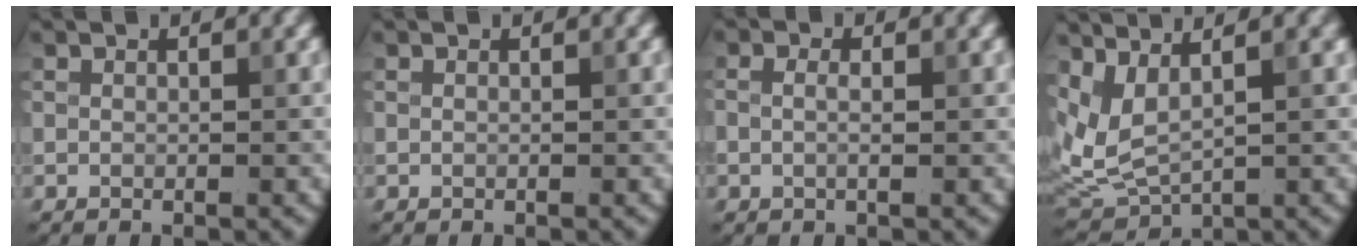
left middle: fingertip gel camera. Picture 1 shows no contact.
{"total": 0.0}
{"total": 1.8, "force": [0.4, 0.9, 1.5], "torque": [-0.016, -0.005, -0.012]}
{"total": 4.3, "force": [2.1, 1.6, 3.4], "torque": [-0.086, -0.004, 0.051]}